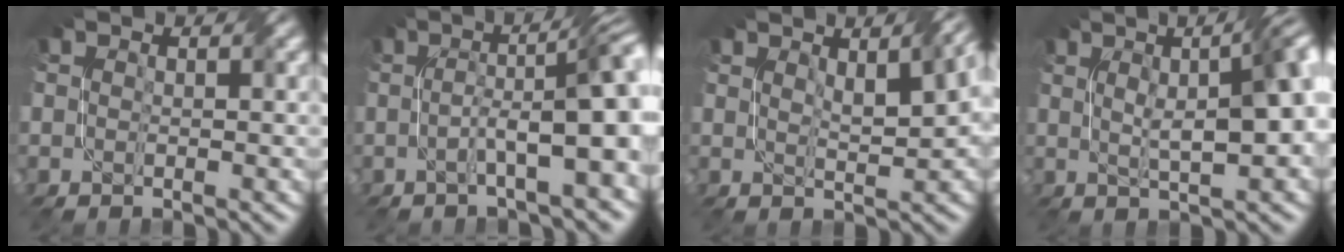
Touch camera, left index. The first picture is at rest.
{"total": 7.7, "force": [-0.5, 1.6, 7.6], "torque": [-0.108, 0.023, -0.014]}
{"total": 5.3, "force": [2.3, 1.4, 4.6], "torque": [-0.057, 0.010, 0.036]}
{"total": 9.8, "force": [1.6, 3.1, 9.1], "torque": [-0.095, 0.024, 0.013]}